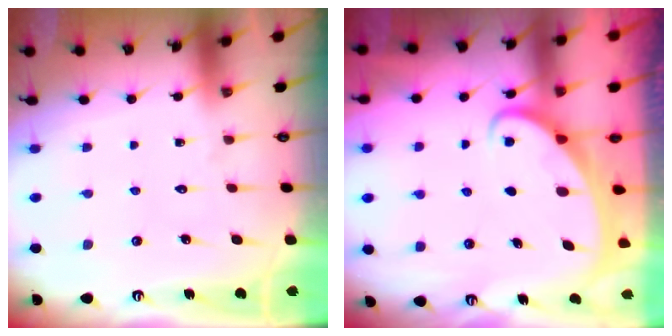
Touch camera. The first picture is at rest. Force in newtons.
{"total": 2.0, "press": 2.0, "slide": 0.0}